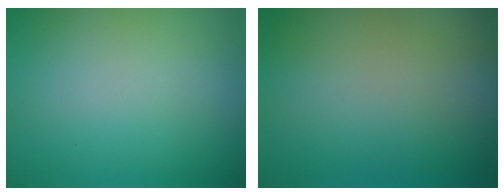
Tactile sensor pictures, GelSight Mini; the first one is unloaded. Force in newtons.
{"total": 0.0}